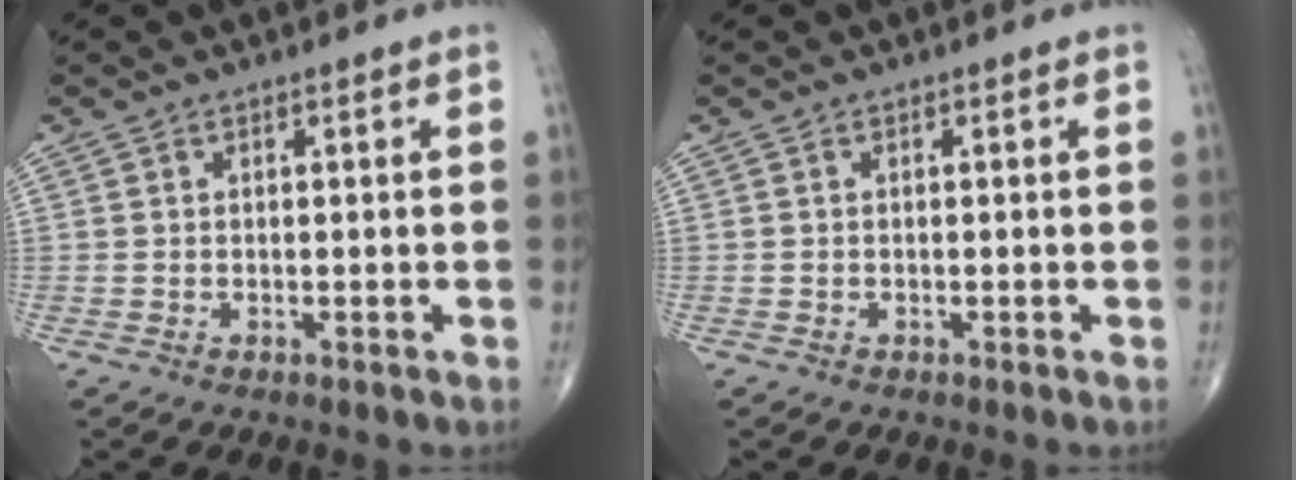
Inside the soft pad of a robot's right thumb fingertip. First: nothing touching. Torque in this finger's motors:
{"motor_torque": [-0.08, 0.08, 0.00, 0.00, 0.00]}